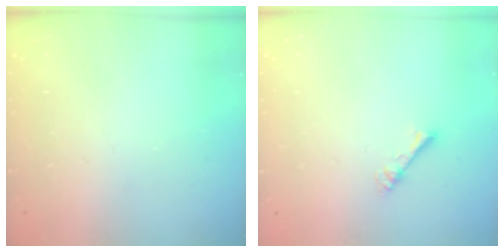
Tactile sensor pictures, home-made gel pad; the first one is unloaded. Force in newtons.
{"total": 2.4, "press": 2.4, "slide": 0.2}